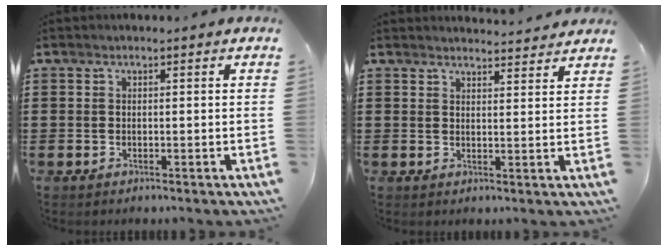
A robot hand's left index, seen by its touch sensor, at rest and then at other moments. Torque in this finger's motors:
{"motor_torque": [1.88, -0.26, -0.01, 0.01]}